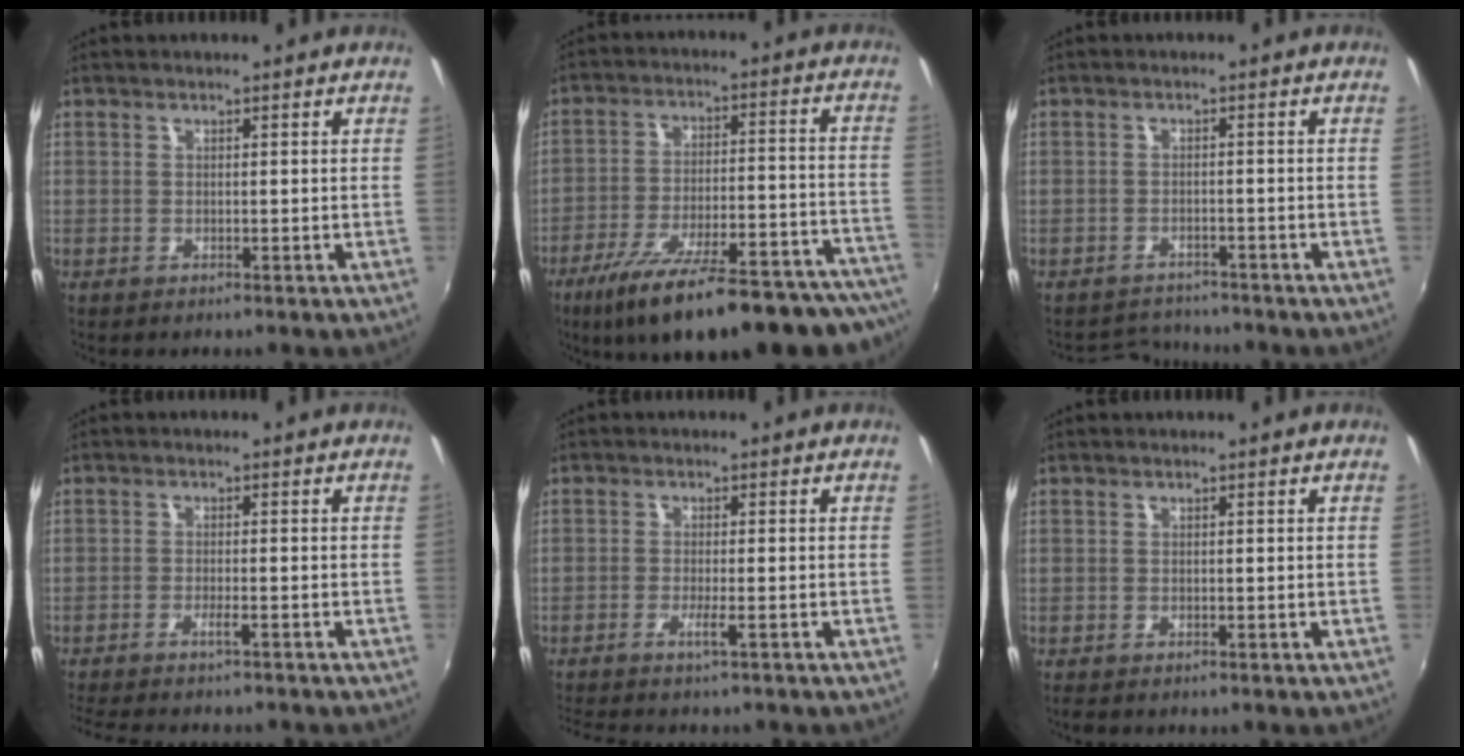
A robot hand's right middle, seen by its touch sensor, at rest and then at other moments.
{"total": 28.9, "force": [-24.0, 5.7, 15.0], "torque": [-0.218, -0.043, -0.330]}
{"total": 4.1, "force": [-4.0, 1.0, -0.4], "torque": [-0.009, 0.009, -0.068]}
{"total": 6.5, "force": [-5.7, 0.4, 3.1], "torque": [-0.074, -0.011, -0.095]}
{"total": 4.1, "force": [-3.2, -0.3, 2.5], "torque": [-0.060, -0.005, -0.061]}
{"total": 0.9, "force": [-0.7, 0.3, 0.4], "torque": [-0.010, -0.006, -0.014]}